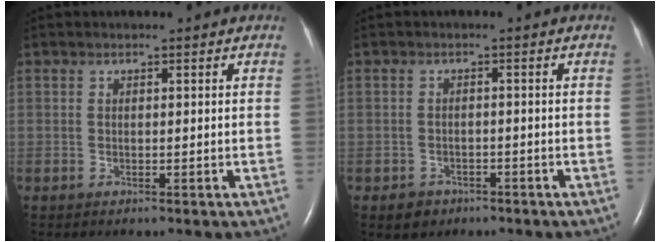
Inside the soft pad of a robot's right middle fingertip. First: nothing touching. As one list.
[{"total": 2.5, "force": [-1.6, 2.0, 0.4], "torque": [-0.009, 0.008, -0.017]}]